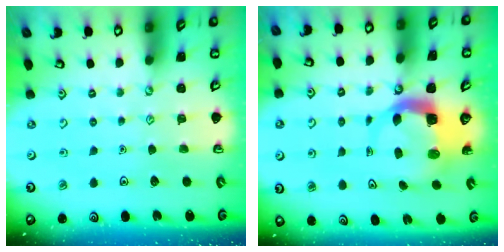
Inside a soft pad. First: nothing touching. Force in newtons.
{"total": 6.2, "press": 6.1, "slide": 0.9}